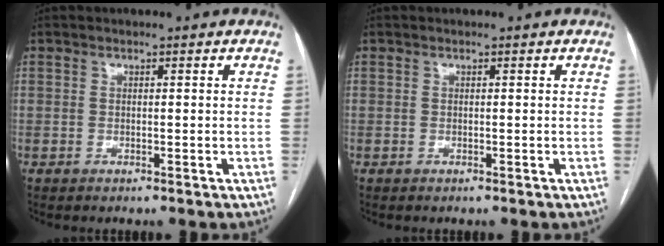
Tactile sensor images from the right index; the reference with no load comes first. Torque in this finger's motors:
{"motor_torque": [0.01, 0.01, 0.00, 0.01]}